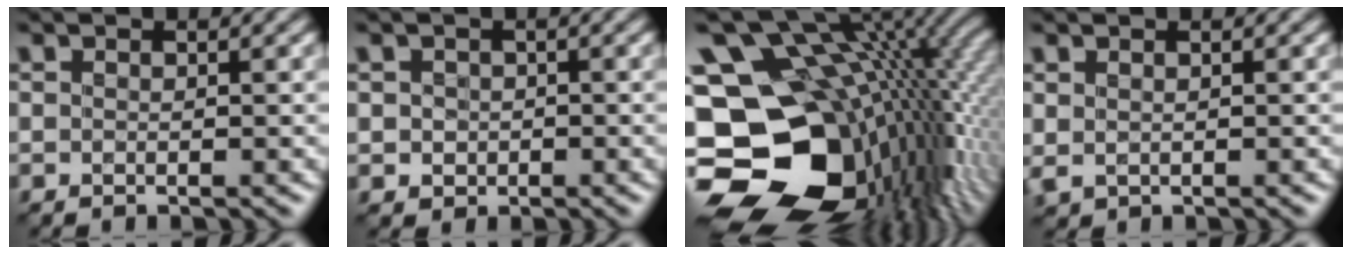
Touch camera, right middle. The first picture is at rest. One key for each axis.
{"total": 1.3, "fx": 0.1, "fy": 1.3, "fz": 0.1, "tx": 0.007, "ty": -0.002, "tz": 0.000}
{"total": 19.8, "fx": -2.7, "fy": 13.4, "fz": 14.3, "tx": -0.273, "ty": -0.018, "tz": -0.035}
{"total": 0.7, "fx": 0.3, "fy": 0.5, "fz": 0.4, "tx": -0.012, "ty": -0.003, "tz": 0.009}